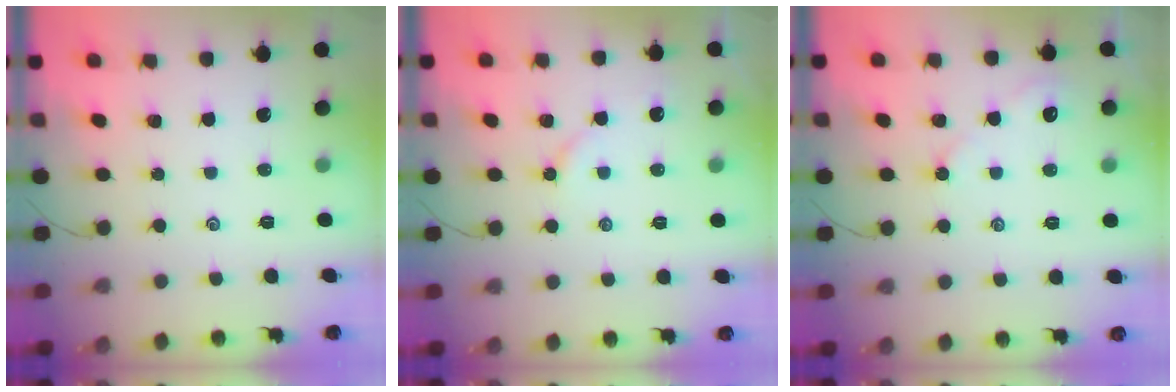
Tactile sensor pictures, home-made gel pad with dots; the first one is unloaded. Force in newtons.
{"total": 3.3, "press": 3.3, "slide": 0.4}
{"total": 3.3, "press": 3.3, "slide": 0.4}